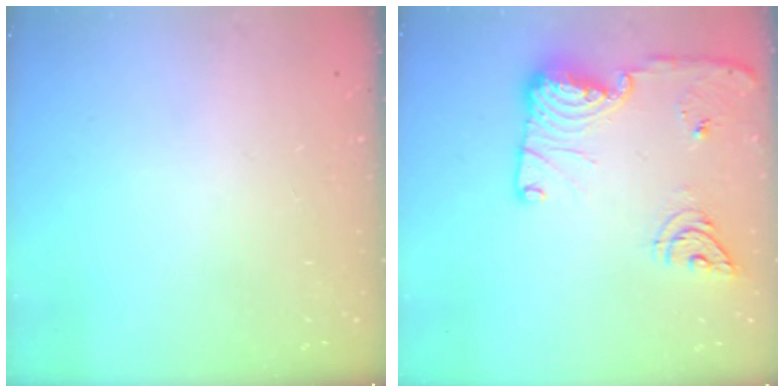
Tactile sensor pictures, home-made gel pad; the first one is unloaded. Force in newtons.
{"total": 21.1, "press": 20.0, "slide": 6.6}